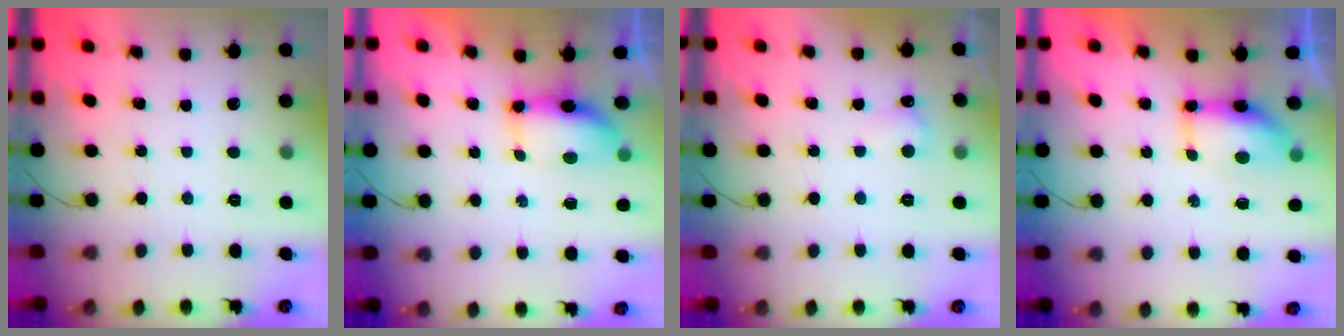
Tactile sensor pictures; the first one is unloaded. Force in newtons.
{"total": 13.8, "press": 8.9, "slide": 10.6}
{"total": 4.3, "press": 4.1, "slide": 1.2}
{"total": 7.4, "press": 7.3, "slide": 1.6}